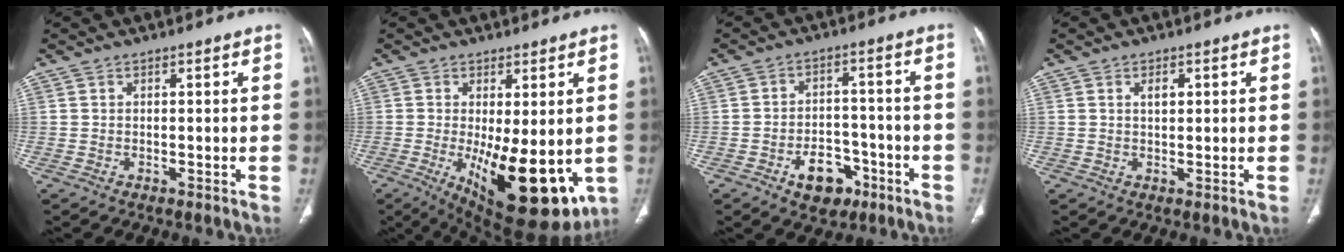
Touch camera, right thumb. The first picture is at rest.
{"total": 17.1, "force": [-3.5, 6.6, 15.4], "torque": [-0.209, -0.032, -0.027]}
{"total": 8.7, "force": [-4.4, 5.8, 4.7], "torque": [-0.041, 0.036, -0.064]}
{"total": 2.1, "force": [0.7, 1.1, 1.6], "torque": [-0.024, -0.002, 0.014]}